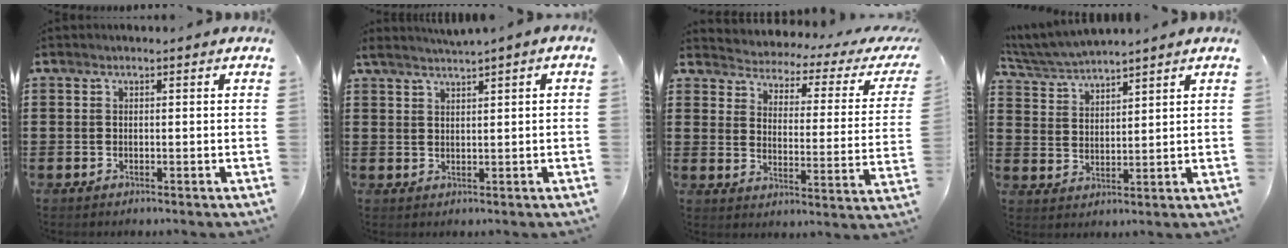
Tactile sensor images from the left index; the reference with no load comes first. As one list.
[{"total": 1.3, "force": [1.1, -0.4, 0.6], "torque": [-0.012, -0.003, 0.022]}, {"total": 1.5, "force": [1.4, 0.3, 0.3], "torque": [-0.025, -0.023, 0.011]}, {"total": 4.6, "force": [4.5, 0.2, 0.9], "torque": [-0.036, -0.018, 0.082]}]